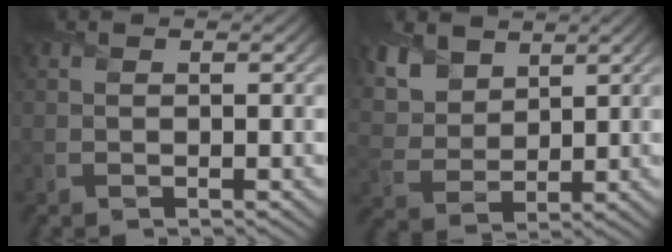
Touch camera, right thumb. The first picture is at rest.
{"total": 7.3, "force": [4.9, 4.2, 3.4], "torque": [-0.113, -0.006, 0.106]}